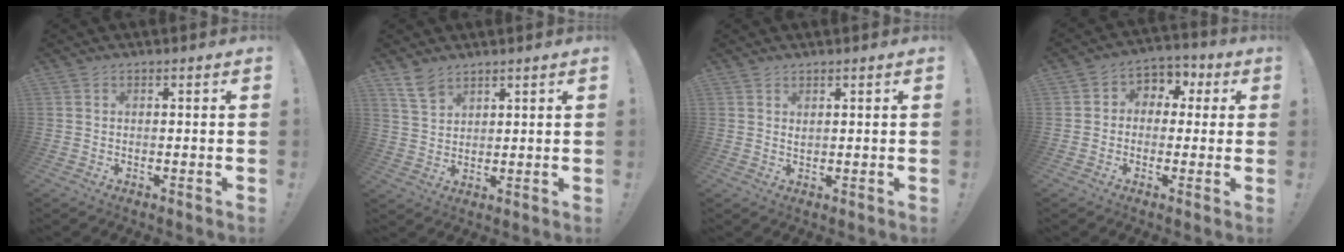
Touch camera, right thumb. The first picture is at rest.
{"total": 6.1, "force": [4.6, 3.1, 2.5], "torque": [-0.045, -0.025, 0.089]}
{"total": 1.2, "force": [1.1, 0.2, 0.5], "torque": [-0.004, -0.003, 0.020]}
{"total": 6.3, "force": [-1.1, 5.8, 2.3], "torque": [-0.023, 0.017, -0.017]}